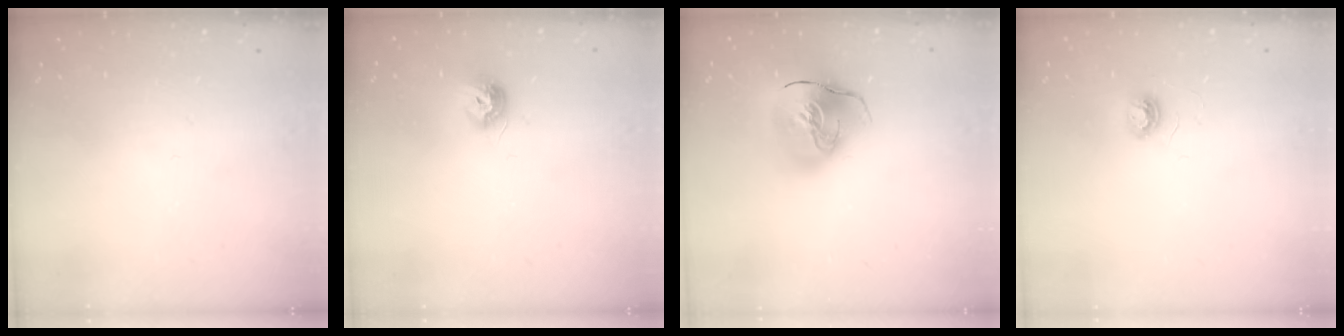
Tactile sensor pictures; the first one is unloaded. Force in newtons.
{"total": 7.6, "press": 7.6, "slide": 0.2}
{"total": 18.1, "press": 17.9, "slide": 2.6}
{"total": 3.7, "press": 3.7, "slide": 0.4}